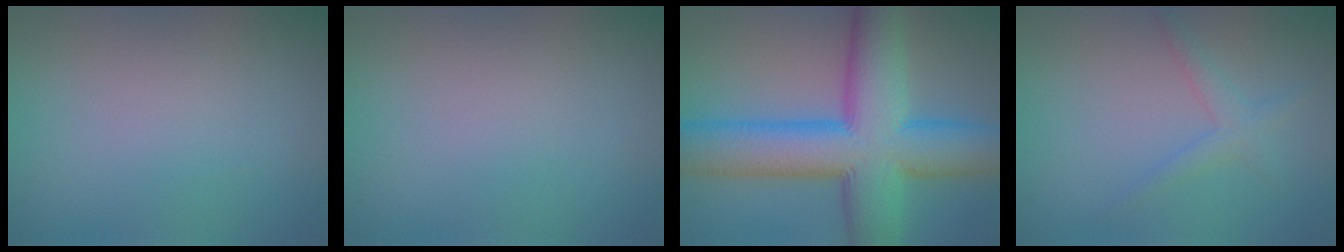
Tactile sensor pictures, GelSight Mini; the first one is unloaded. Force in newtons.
{"total": 0.0}
{"total": 12.8, "press": 12.8, "slide": 0.2}
{"total": 1.8, "press": 1.8, "slide": 0.1}